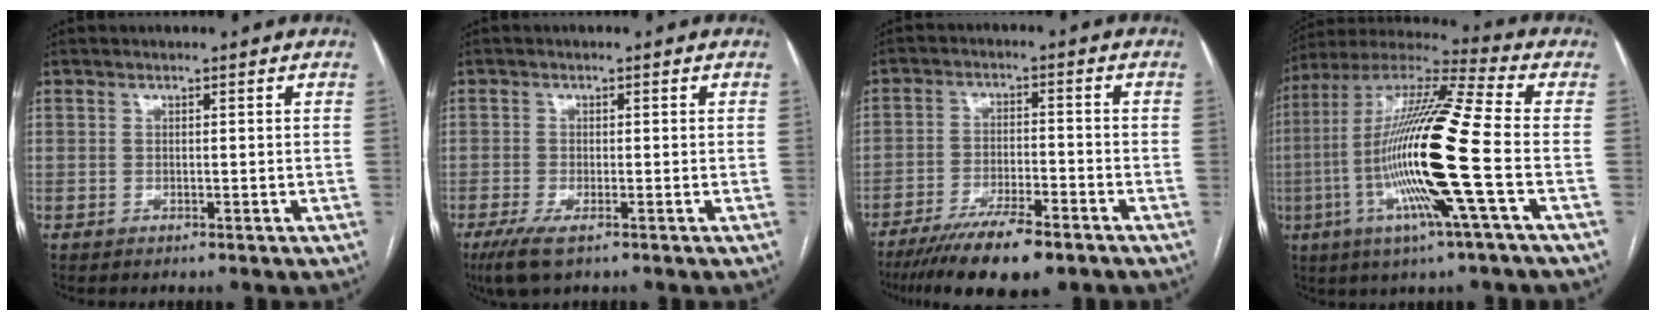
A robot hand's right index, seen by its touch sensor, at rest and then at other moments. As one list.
[{"total": 4.2, "force": [-2.4, 1.0, 3.3], "torque": [-0.070, -0.010, -0.041]}, {"total": 11.7, "force": [-8.6, 2.6, 7.5], "torque": [-0.121, -0.022, -0.143]}, {"total": 20.4, "force": [-4.3, -0.3, 20.0], "torque": [-0.406, -0.015, -0.098]}]